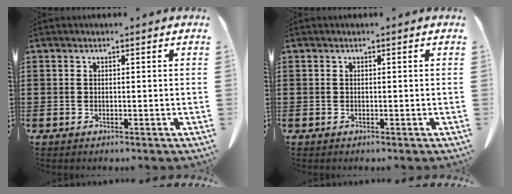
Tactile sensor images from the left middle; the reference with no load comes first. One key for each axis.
{"total": 0.0}